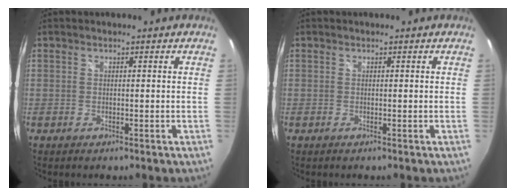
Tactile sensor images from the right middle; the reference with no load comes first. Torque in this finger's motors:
{"motor_torque": [0.00, -0.01, 0.00, 0.00]}